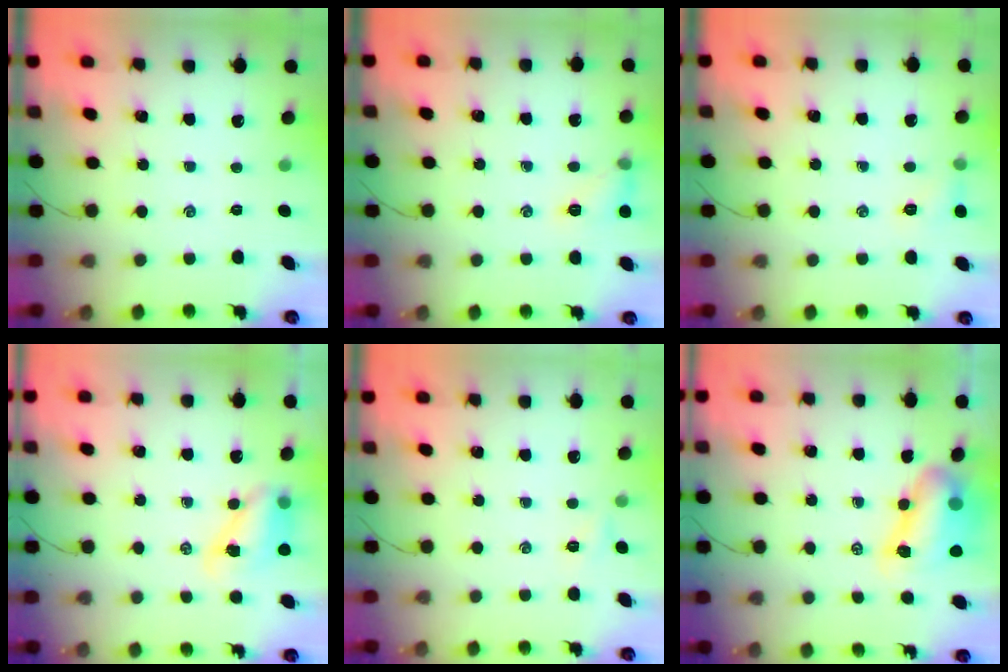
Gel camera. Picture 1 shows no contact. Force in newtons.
{"total": 8.6, "press": 8.5, "slide": 0.8}
{"total": 5.7, "press": 5.5, "slide": 1.6}
{"total": 8.2, "press": 8.0, "slide": 1.6}
{"total": 3.3, "press": 3.2, "slide": 1.1}
{"total": 10.4, "press": 10.0, "slide": 2.8}